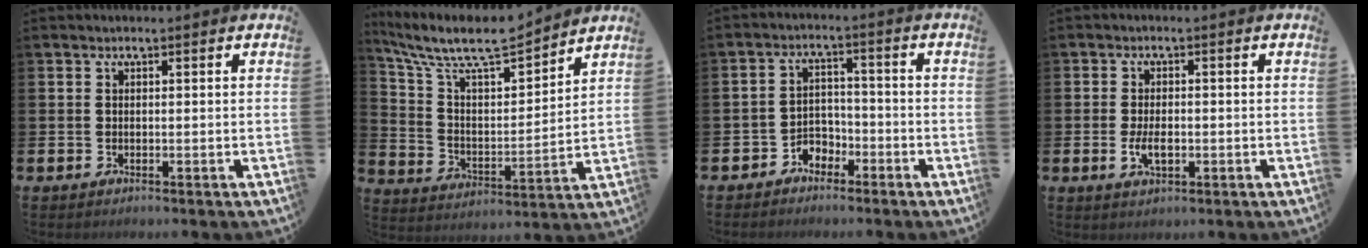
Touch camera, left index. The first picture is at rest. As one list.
[{"total": 10.1, "force": [9.1, 2.1, 3.8], "torque": [-0.119, -0.061, 0.159]}, {"total": 3.2, "force": [-2.6, 1.8, 0.3], "torque": [-0.022, 0.006, -0.058]}, {"total": 3.1, "force": [-0.4, 1.6, 2.6], "torque": [-0.041, -0.001, -0.009]}]